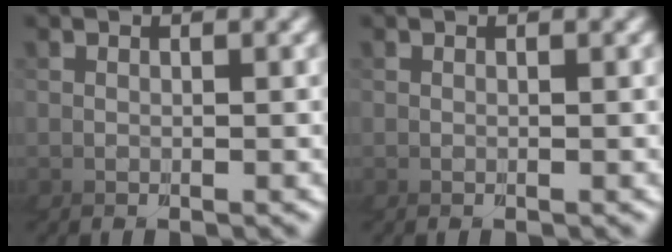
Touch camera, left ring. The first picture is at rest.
{"total": 0.0}